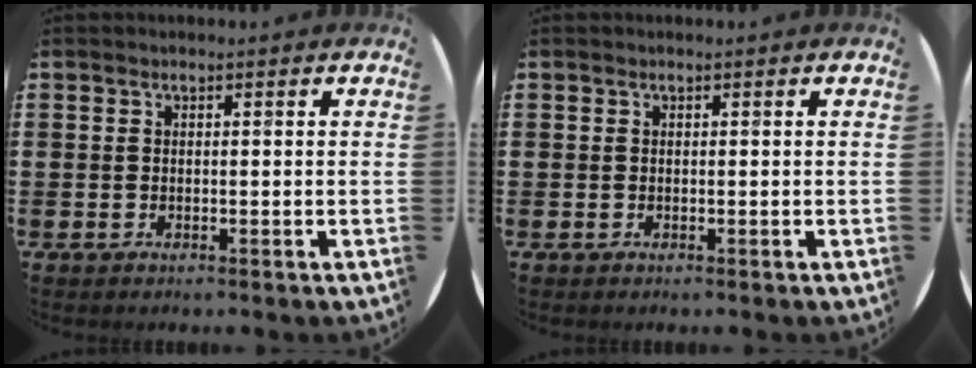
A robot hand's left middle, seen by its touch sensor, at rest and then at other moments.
{"total": 0.0}